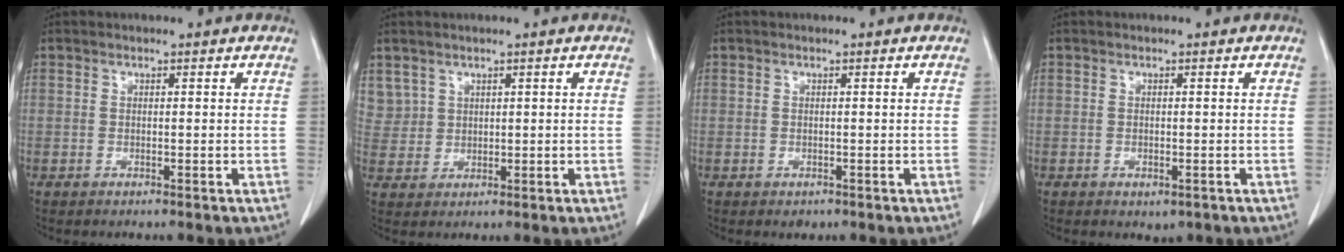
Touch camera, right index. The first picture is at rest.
{"total": 4.1, "force": [2.4, 3.3, -0.1], "torque": [0.010, 0.008, 0.053]}
{"total": 0.8, "force": [-0.3, 0.7, 0.2], "torque": [-0.003, 0.003, 0.000]}
{"total": 1.6, "force": [-0.7, 1.0, 1.0], "torque": [-0.012, -0.001, 0.000]}